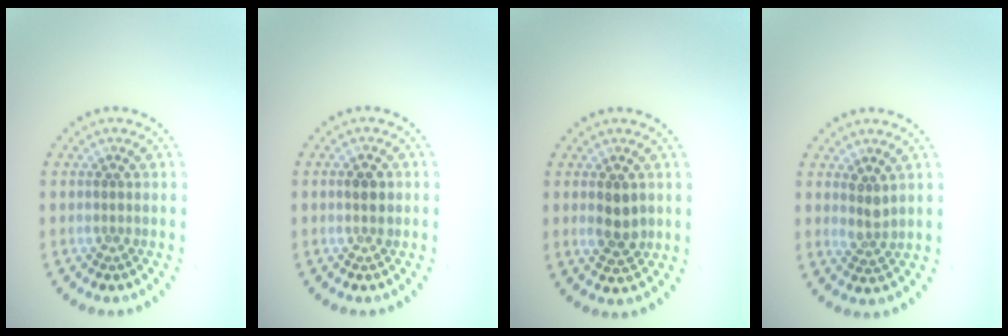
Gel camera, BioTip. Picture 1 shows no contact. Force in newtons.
{"total": 1.3, "press": 1.3, "slide": 0.1}
{"total": 2.5, "press": 2.5, "slide": 0.3}
{"total": 1.6, "press": 1.3, "slide": 0.9}